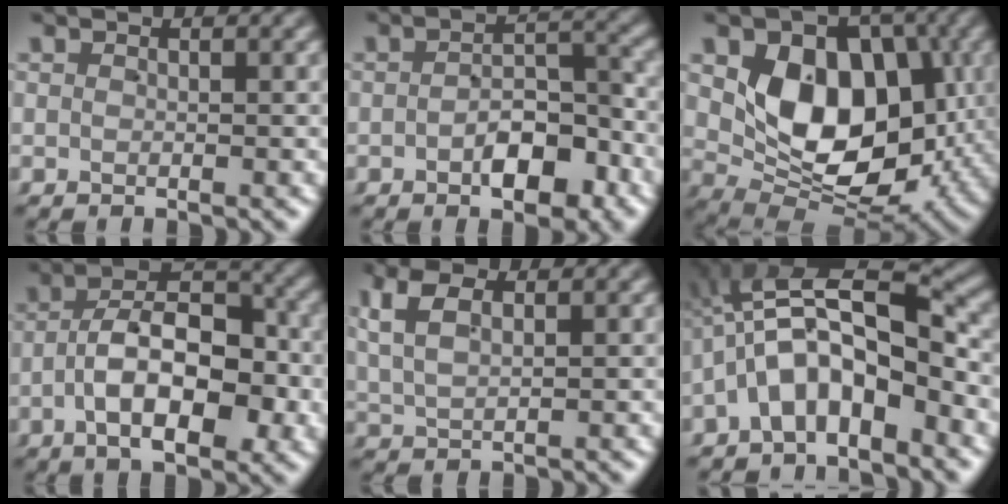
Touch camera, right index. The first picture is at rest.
{"total": 4.9, "force": [-2.4, 2.4, 3.5], "torque": [-0.041, 0.005, -0.041]}
{"total": 15.0, "force": [0.7, 9.9, 11.2], "torque": [-0.173, -0.020, 0.016]}
{"total": 8.7, "force": [-1.7, 4.7, 7.1], "torque": [-0.098, -0.002, -0.030]}
{"total": 4.1, "force": [2.0, 2.5, 2.6], "torque": [-0.071, 0.002, 0.040]}
{"total": 10.1, "force": [1.3, 6.2, 8.0], "torque": [-0.153, 0.007, 0.013]}